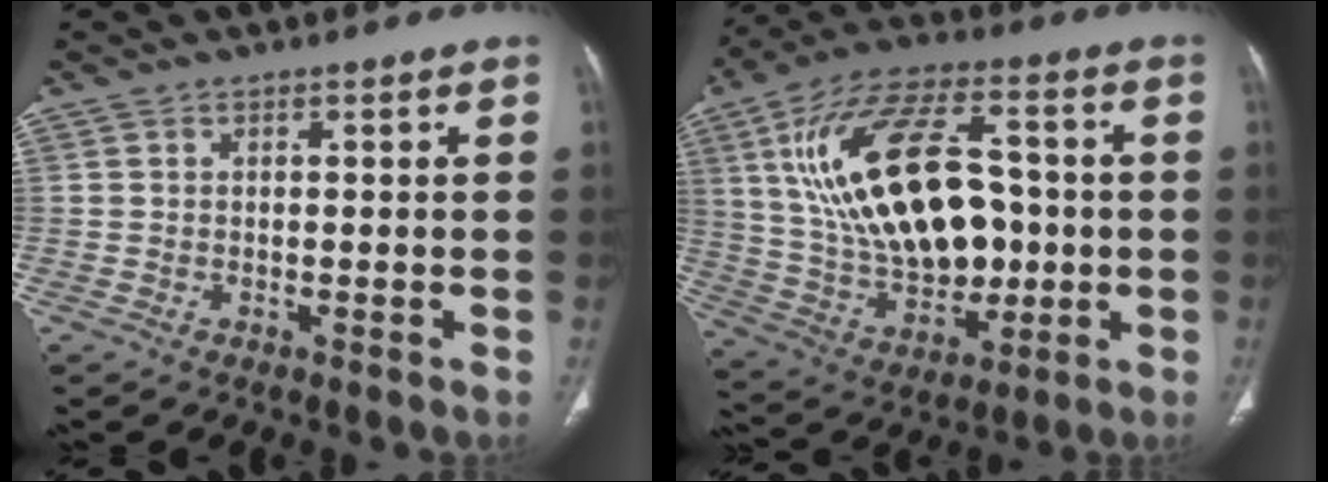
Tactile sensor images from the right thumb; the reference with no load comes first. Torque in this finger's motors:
{"motor_torque": [-0.72, 2.11, 2.35, 0.42, 0.26]}